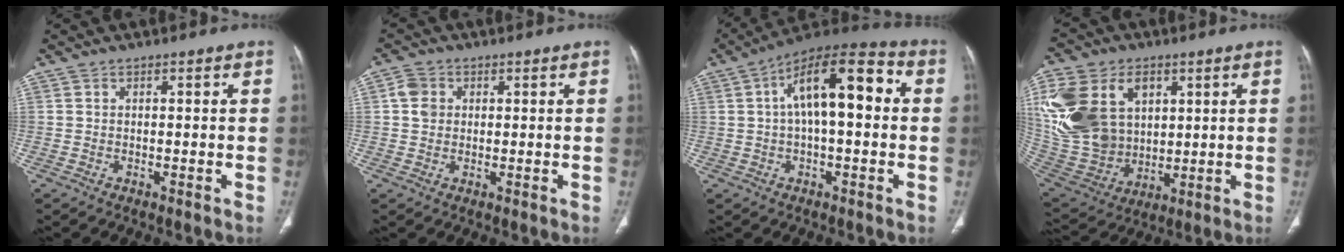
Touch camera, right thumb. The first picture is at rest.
{"total": 3.5, "force": [0.7, 3.0, 1.7], "torque": [-0.021, 0.004, 0.012]}
{"total": 16.1, "force": [2.5, 6.7, 14.4], "torque": [-0.221, 0.041, 0.032]}
{"total": 25.0, "force": [7.2, 18.1, 15.6], "torque": [-0.336, 0.006, 0.159]}